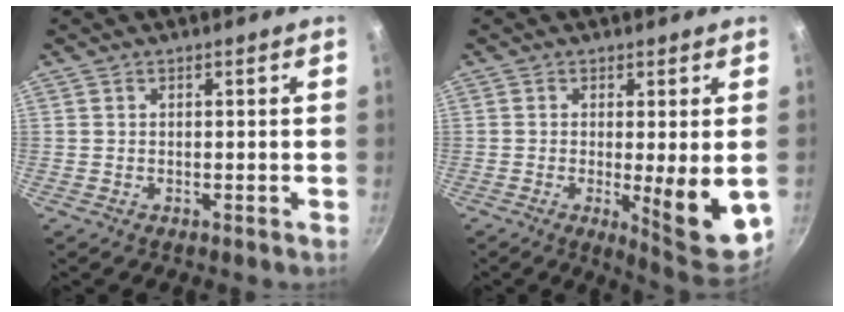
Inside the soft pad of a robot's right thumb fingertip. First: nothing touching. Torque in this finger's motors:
{"motor_torque": [-0.13, 0.44, 0.68, 0.24, 0.08]}